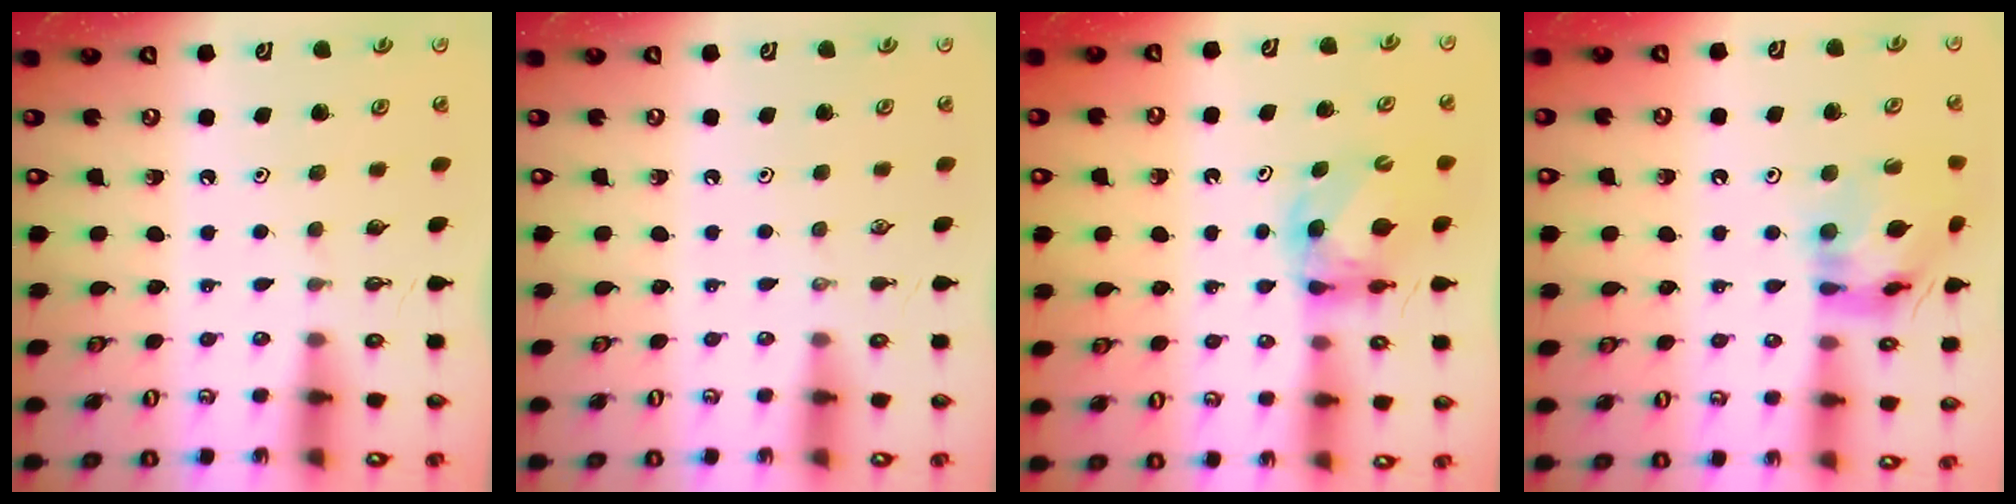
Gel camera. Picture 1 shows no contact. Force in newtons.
{"total": 0.0}
{"total": 5.8, "press": 5.7, "slide": 0.6}
{"total": 13.7, "press": 13.6, "slide": 1.4}